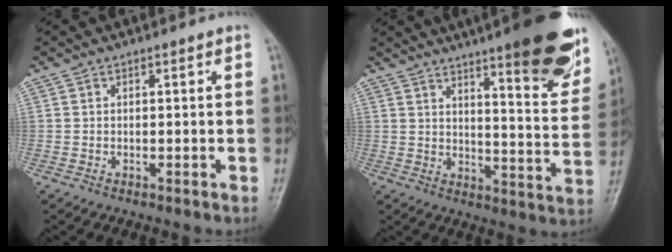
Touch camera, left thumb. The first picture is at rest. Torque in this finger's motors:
{"motor_torque": [1.09, -0.13, 1.41, -1.35, 0.08]}